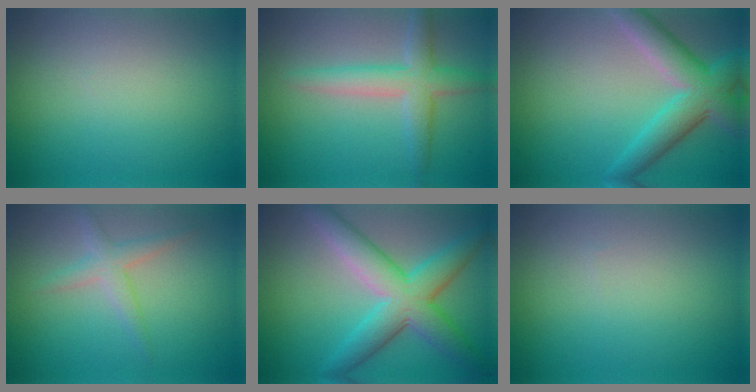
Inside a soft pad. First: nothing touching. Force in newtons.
{"total": 4.0, "press": 4.0, "slide": 0.1}
{"total": 6.0, "press": 6.0, "slide": 0.3}
{"total": 2.2, "press": 2.2, "slide": 0.1}
{"total": 7.3, "press": 7.3, "slide": 0.3}
{"total": 0.0}